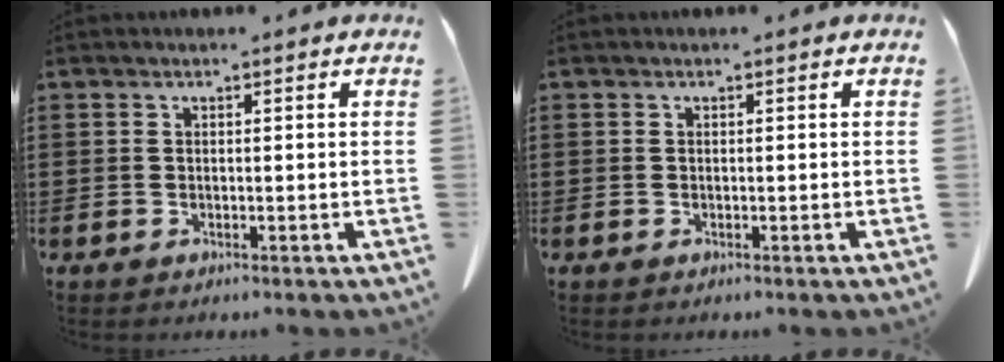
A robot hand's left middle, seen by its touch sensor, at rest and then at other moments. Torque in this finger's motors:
{"motor_torque": [0.94, -1.20, 0.08, 0.02]}